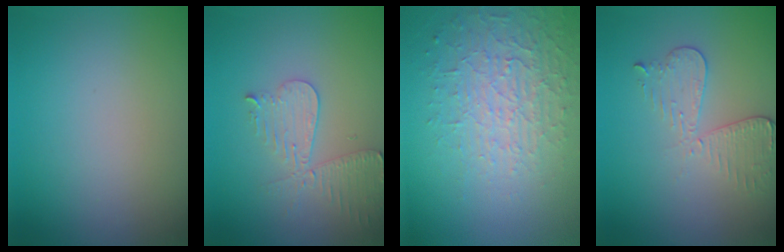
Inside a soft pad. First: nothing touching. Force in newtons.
{"total": 3.6, "press": 3.2, "slide": 1.8}
{"total": 3.7, "press": 3.3, "slide": 1.7}
{"total": 3.0, "press": 2.7, "slide": 1.2}